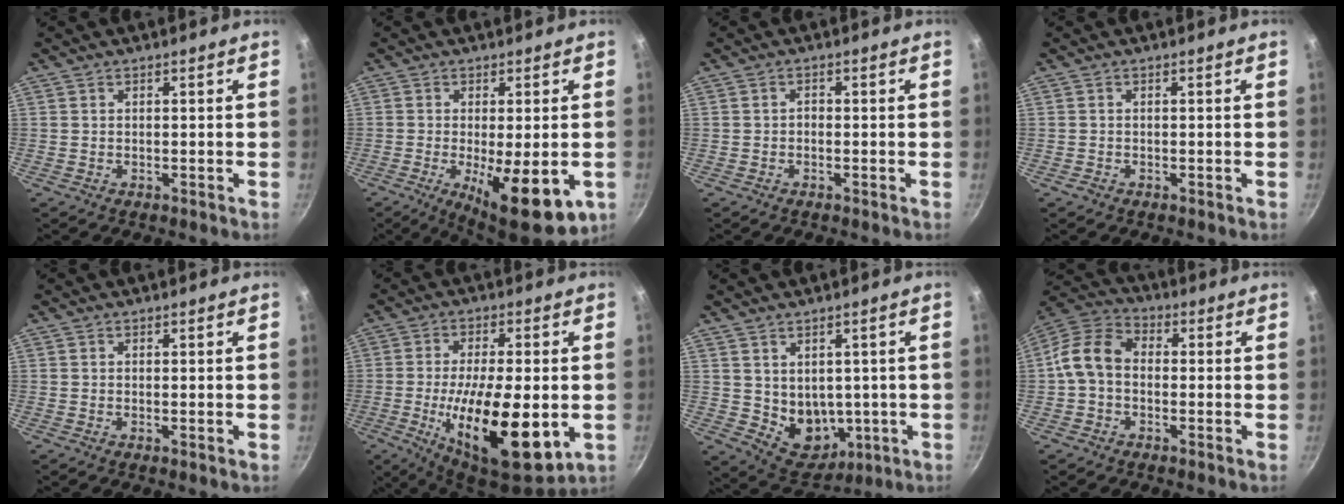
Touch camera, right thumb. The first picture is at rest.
{"total": 14.5, "force": [-4.6, 5.0, 12.8], "torque": [-0.164, -0.016, -0.050]}
{"total": 0.9, "force": [-0.4, 0.6, 0.5], "torque": [-0.002, 0.003, -0.012]}
{"total": 0.6, "force": [-0.4, 0.4, 0.2], "torque": [-0.004, 0.000, -0.008]}
{"total": 0.6, "force": [0.0, 0.0, 0.6], "torque": [-0.013, -0.003, 0.001]}
{"total": 20.7, "force": [-4.2, 7.6, 18.8], "torque": [-0.315, -0.023, -0.049]}
{"total": 8.8, "force": [-0.4, 6.9, 5.5], "torque": [-0.047, -0.009, 0.025]}
{"total": 10.2, "force": [-0.5, 7.4, 7.1], "torque": [-0.130, 0.030, -0.024]}